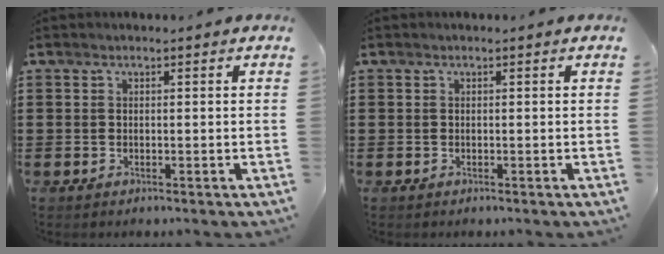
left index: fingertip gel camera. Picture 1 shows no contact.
{"total": 0.0}